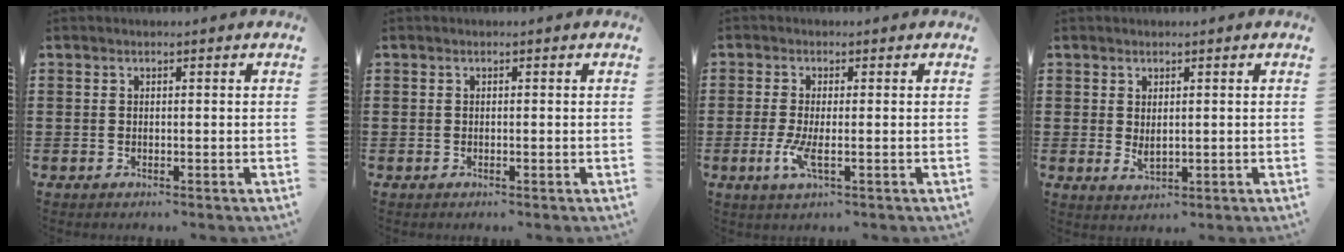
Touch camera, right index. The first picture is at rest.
{"total": 0.0}
{"total": 4.0, "force": [-1.2, 0.7, 3.8], "torque": [-0.085, -0.013, -0.026]}
{"total": 1.8, "force": [0.5, 0.8, 1.5], "torque": [-0.029, -0.001, 0.011]}